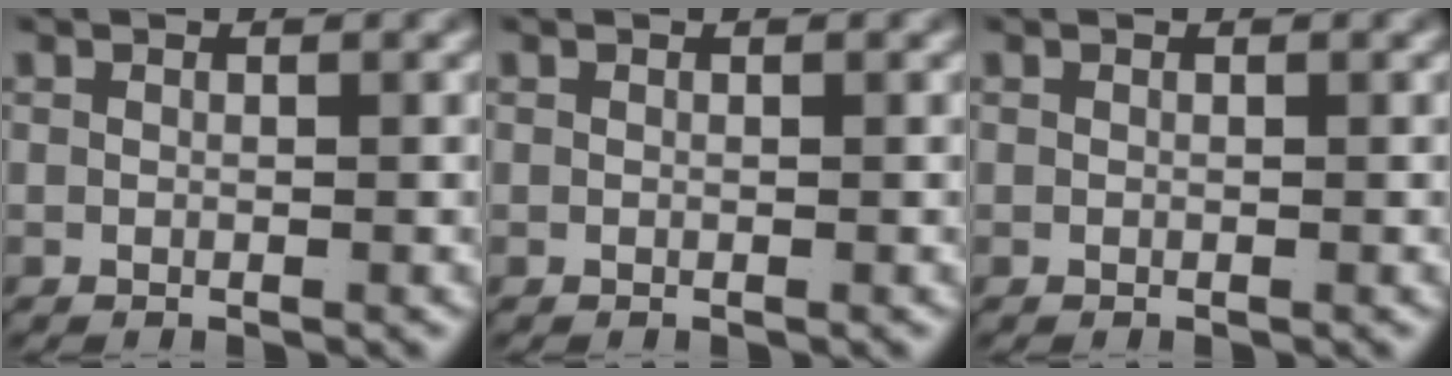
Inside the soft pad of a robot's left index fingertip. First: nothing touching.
{"total": 0.0}
{"total": 0.0}